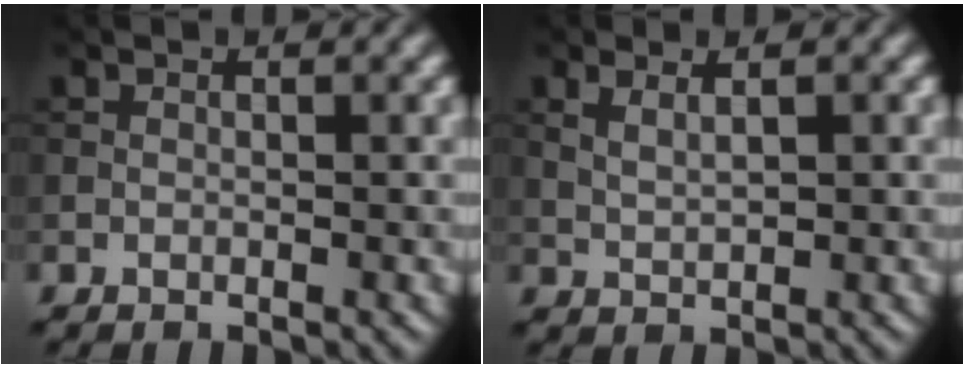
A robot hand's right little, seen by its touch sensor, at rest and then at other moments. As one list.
[{"total": 1.6, "force": [0.9, 0.6, 1.2], "torque": [-0.027, -0.003, 0.021]}]